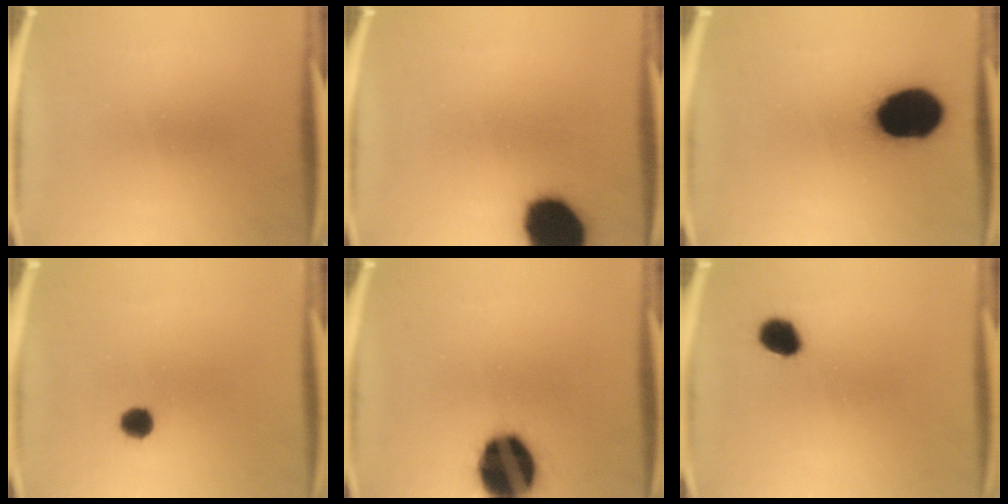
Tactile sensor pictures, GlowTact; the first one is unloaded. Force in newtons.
{"total": 17.2}
{"total": 20.1}
{"total": 2.8}
{"total": 19.5}
{"total": 5.6}